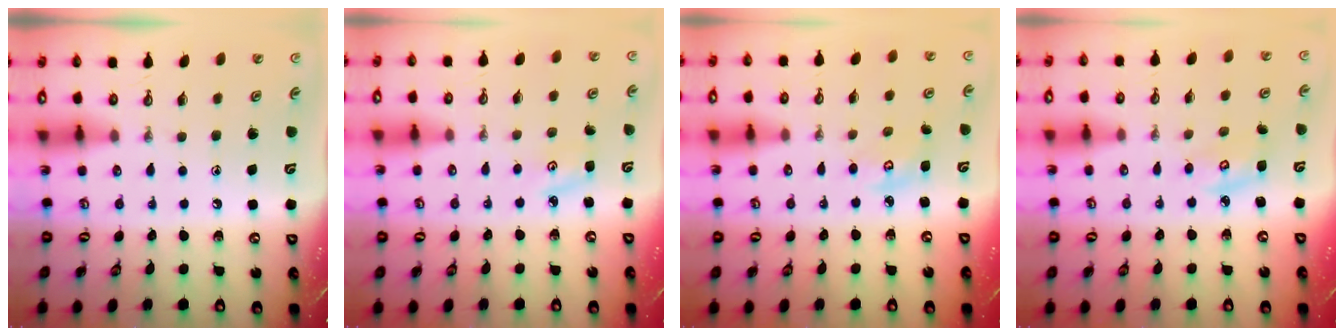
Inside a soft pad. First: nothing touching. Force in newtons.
{"total": 3.0, "press": 3.0, "slide": 0.4}
{"total": 3.0, "press": 3.0, "slide": 0.2}
{"total": 3.4, "press": 3.4, "slide": 0.3}